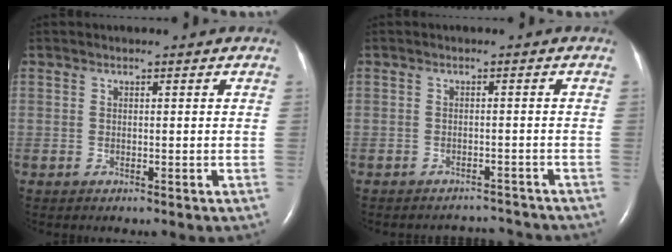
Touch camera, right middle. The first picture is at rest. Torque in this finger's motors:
{"motor_torque": [-0.05, -0.06, -0.12, -0.03]}